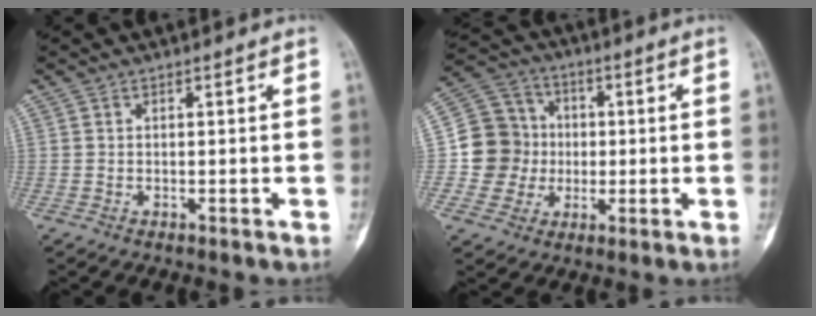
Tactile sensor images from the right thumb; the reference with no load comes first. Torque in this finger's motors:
{"motor_torque": [-0.13, 0.36, 0.01, -0.09, 0.00]}